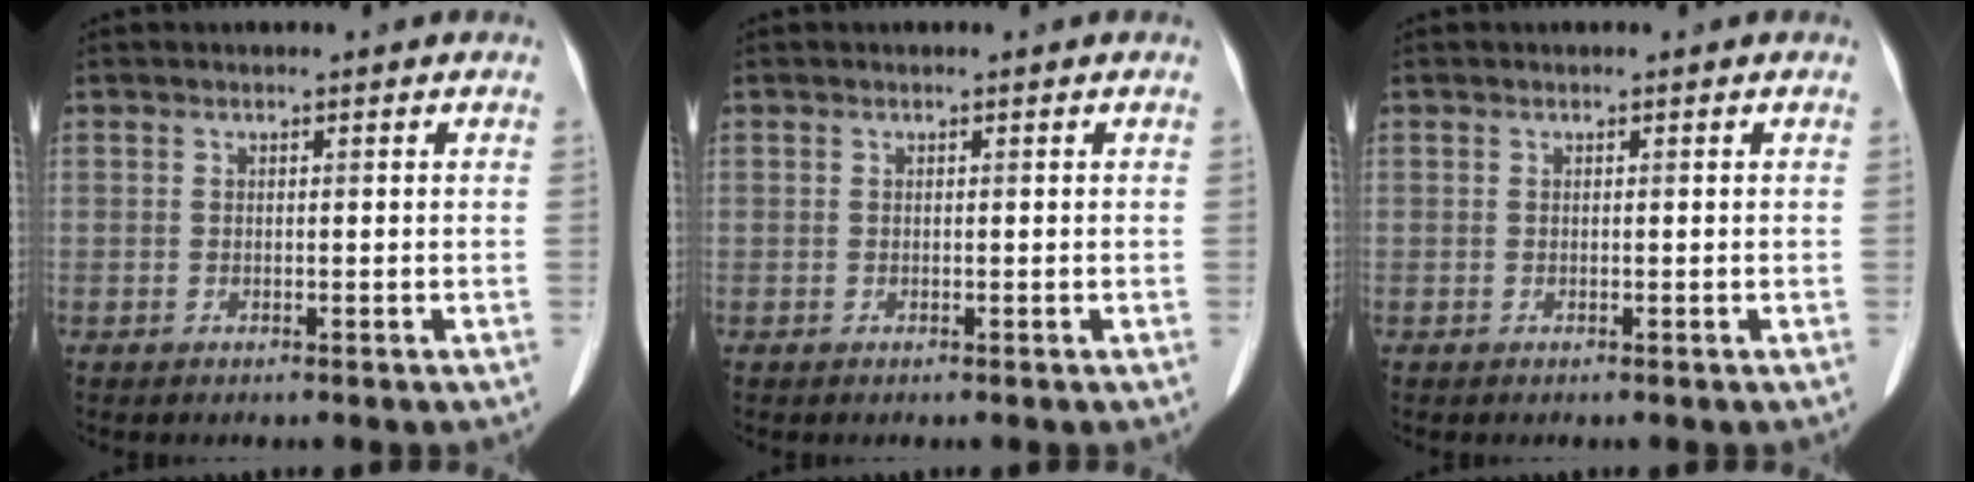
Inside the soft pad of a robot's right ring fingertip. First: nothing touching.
{"total": 0.0}
{"total": 0.0}